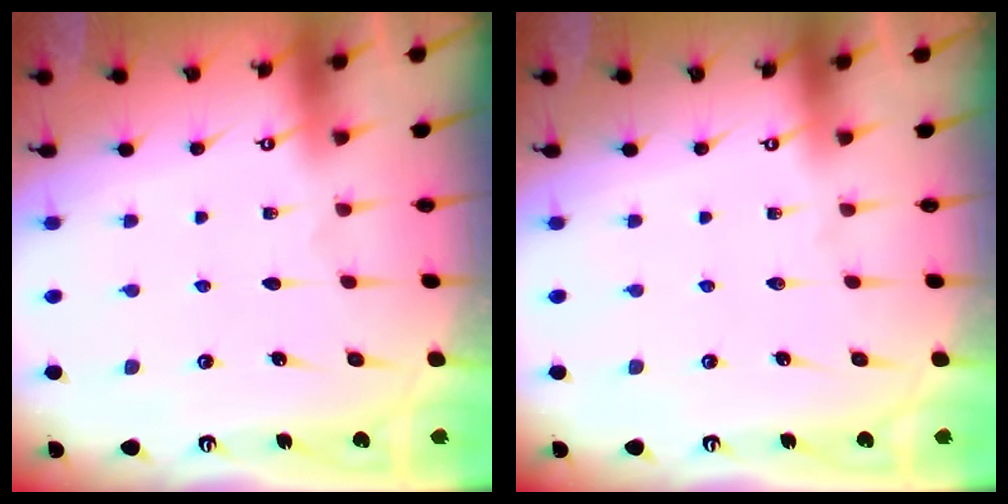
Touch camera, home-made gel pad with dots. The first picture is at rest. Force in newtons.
{"total": 0.0}